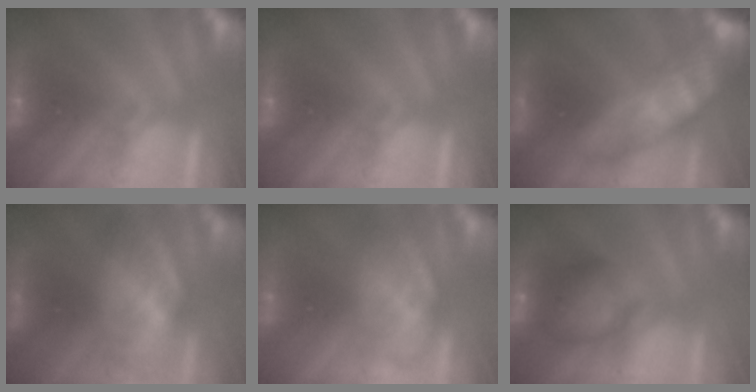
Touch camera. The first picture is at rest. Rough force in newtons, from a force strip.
{"total": 0.0}
{"total": 7.5}
{"total": 9.5}
{"total": 6.7}
{"total": 6.0}